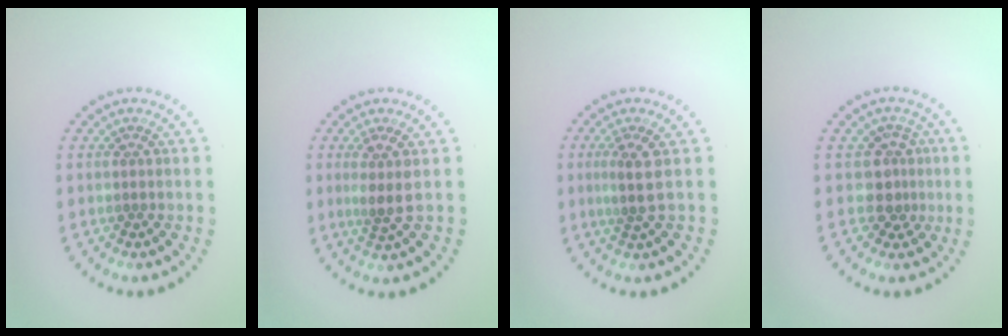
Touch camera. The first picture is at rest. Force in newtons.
{"total": 2.2, "press": 1.6, "slide": 1.5}
{"total": 2.0, "press": 1.5, "slide": 1.3}
{"total": 2.6, "press": 1.9, "slide": 1.9}